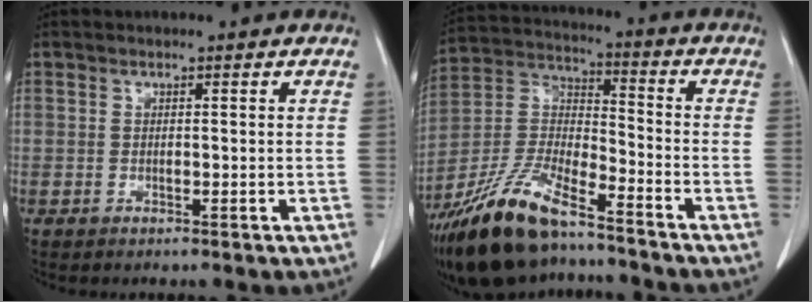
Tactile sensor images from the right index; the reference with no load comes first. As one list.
[{"total": 18.0, "force": [-13.4, 4.7, 11.0], "torque": [-0.246, -0.015, -0.251]}]